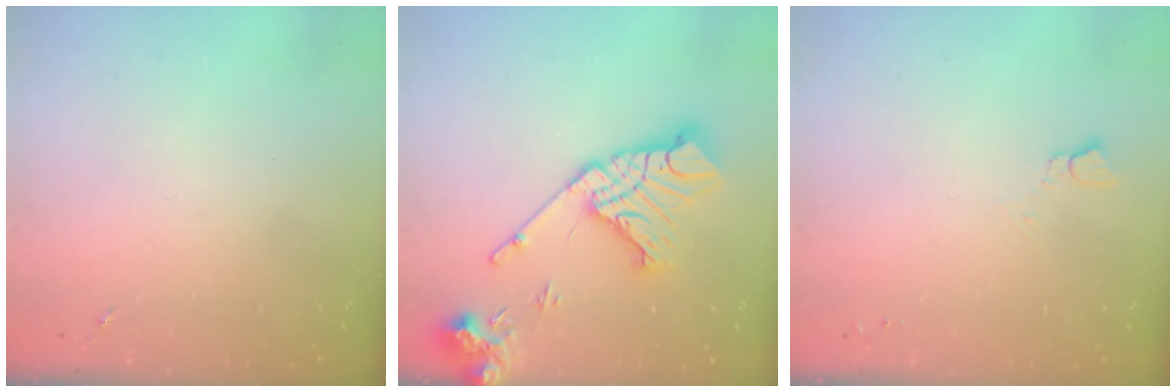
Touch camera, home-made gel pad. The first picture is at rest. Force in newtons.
{"total": 19.0, "press": 18.8, "slide": 2.3}
{"total": 2.7, "press": 2.7, "slide": 0.3}